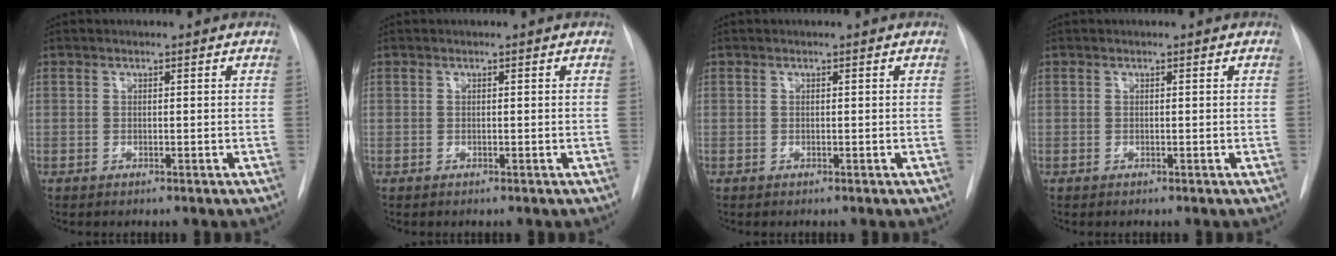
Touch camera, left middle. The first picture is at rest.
{"total": 0.0}
{"total": 0.0}
{"total": 0.0}